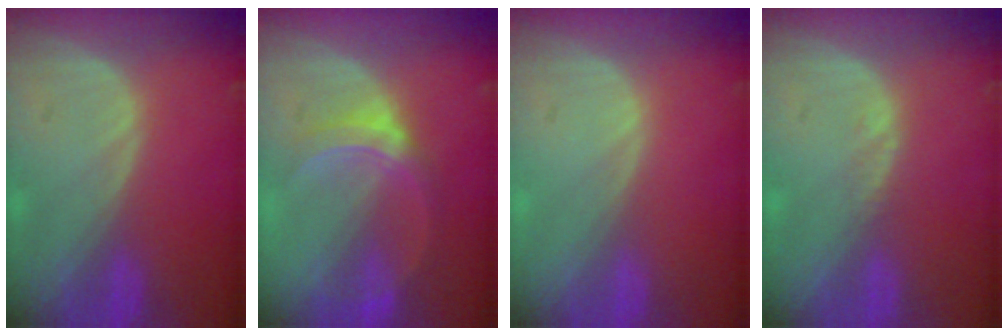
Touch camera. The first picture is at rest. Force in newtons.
{"total": 5.5, "press": 5.5, "slide": 0.3}
{"total": 0.0}
{"total": 0.8, "press": 0.7, "slide": 0.5}